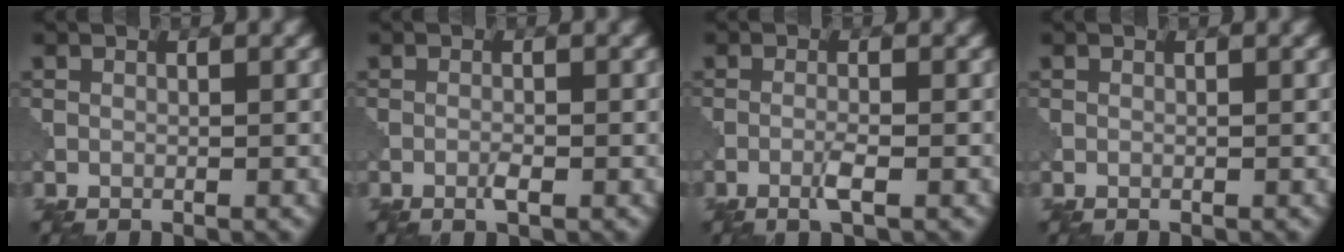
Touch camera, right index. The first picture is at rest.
{"total": 1.0, "force": [-0.5, 0.1, 0.9], "torque": [-0.018, 0.000, -0.012]}
{"total": 1.7, "force": [-0.7, 0.0, 1.5], "torque": [-0.030, 0.003, -0.019]}
{"total": 0.0}